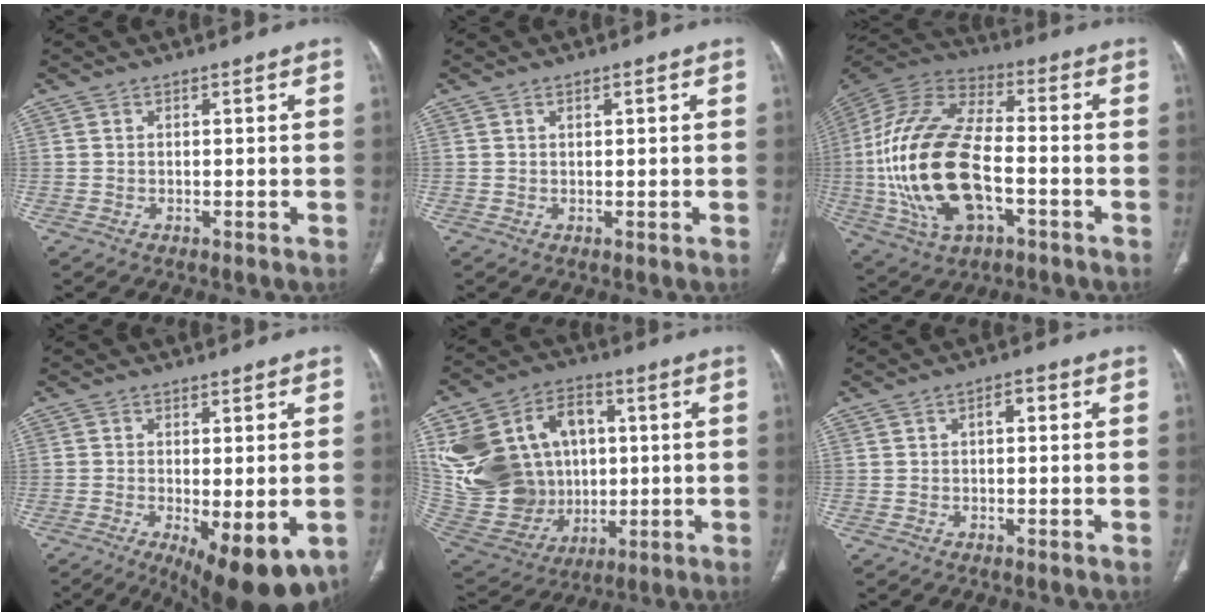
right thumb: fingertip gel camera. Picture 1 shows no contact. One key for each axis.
{"total": 1.0, "fx": 0.4, "fy": 0.4, "fz": 0.7, "tx": -0.012, "ty": 0.001, "tz": 0.007}
{"total": 25.2, "fx": -4.3, "fy": 13.2, "fz": 21.1, "tx": -0.444, "ty": 0.014, "tz": -0.073}
{"total": 13.0, "fx": -5.1, "fy": 4.7, "fz": 11.0, "tx": -0.146, "ty": -0.015, "tz": -0.063}
{"total": 29.9, "fx": 4.7, "fy": 23.2, "fz": 18.2, "tx": -0.375, "ty": 0.039, "tz": 0.115}
{"total": 2.3, "fx": 0.4, "fy": 1.2, "fz": 1.8, "tx": -0.024, "ty": 0.011, "tz": 0.002}